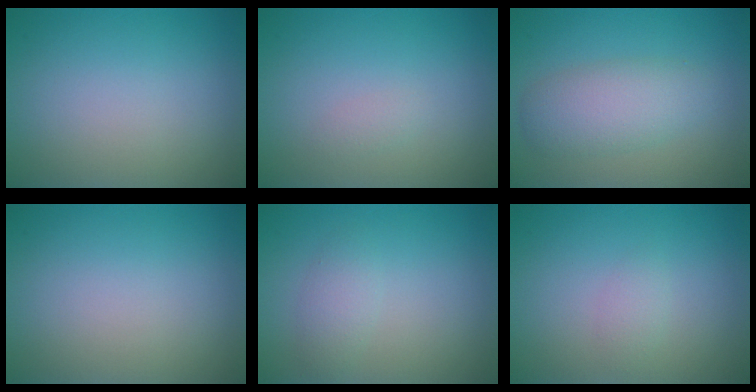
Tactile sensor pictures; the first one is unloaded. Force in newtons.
{"total": 0.6, "press": 0.6, "slide": 0.0}
{"total": 3.9, "press": 3.9, "slide": 0.3}
{"total": 0.0}
{"total": 1.6, "press": 1.6, "slide": 0.0}
{"total": 1.0, "press": 1.0, "slide": 0.1}